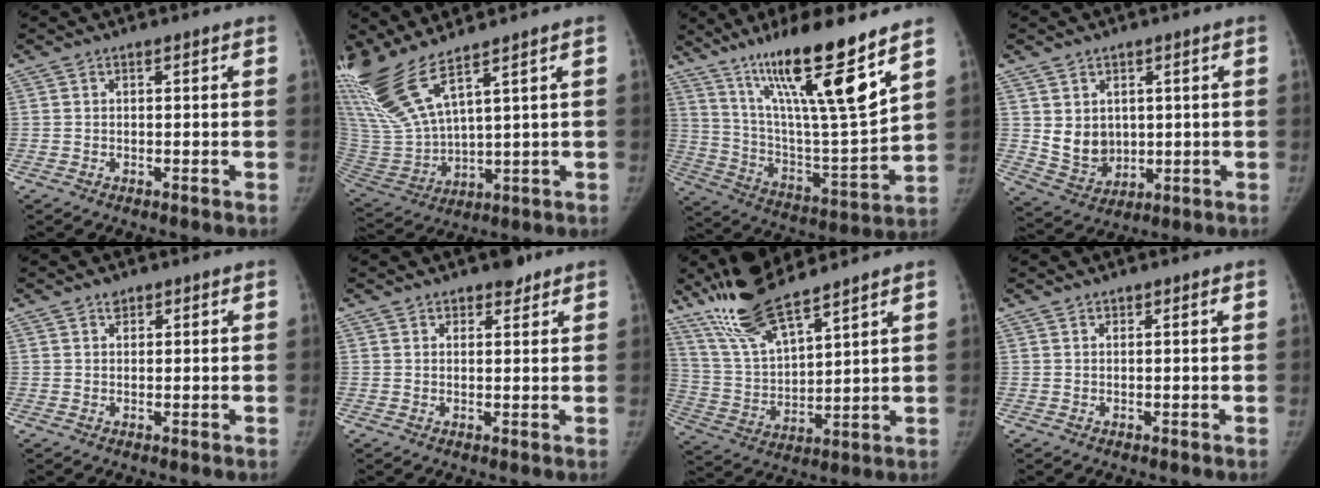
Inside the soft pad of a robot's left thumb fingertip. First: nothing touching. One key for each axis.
{"total": 14.5, "fx": 10.6, "fy": 2.0, "fz": 9.8, "tx": -0.225, "ty": -0.057, "tz": 0.232}
{"total": 22.9, "fx": 14.8, "fy": 2.0, "fz": 17.3, "tx": -0.277, "ty": -0.069, "tz": 0.264}
{"total": 7.2, "fx": 1.4, "fy": 6.1, "fz": 3.6, "tx": -0.040, "ty": -0.020, "tz": 0.051}
{"total": 1.4, "fx": 1.0, "fy": 0.9, "fz": 0.4, "tx": 0.002, "ty": -0.005, "tz": 0.017}
{"total": 2.8, "fx": 2.2, "fy": 1.4, "fz": 1.0, "tx": 0.001, "ty": -0.011, "tz": 0.033}
{"total": 13.3, "fx": 11.1, "fy": 2.2, "fz": 7.0, "tx": -0.135, "ty": -0.052, "tz": 0.229}
{"total": 0.9, "fx": 0.7, "fy": 0.0, "fz": 0.5, "tx": -0.007, "ty": 0.005, "tz": 0.014}